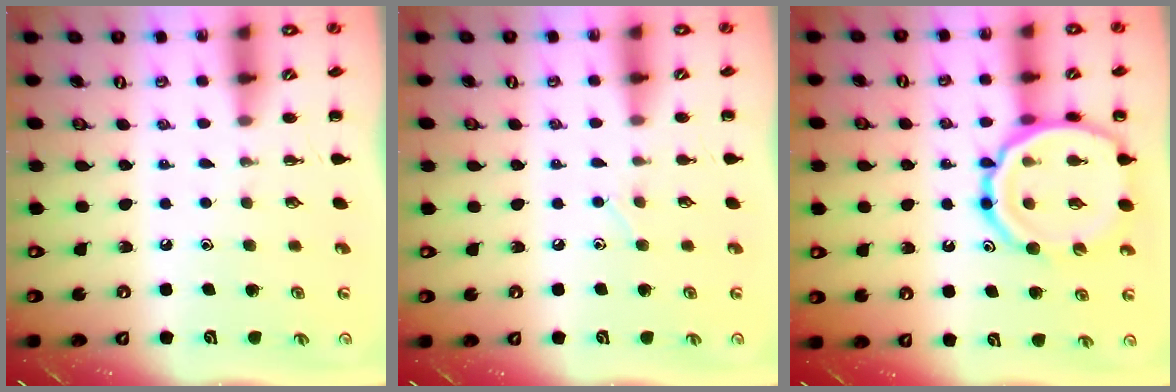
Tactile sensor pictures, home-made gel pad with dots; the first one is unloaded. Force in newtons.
{"total": 4.2, "press": 4.0, "slide": 1.3}
{"total": 18.1, "press": 18.0, "slide": 2.0}